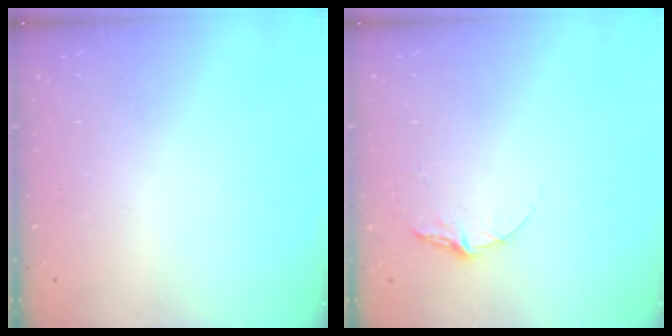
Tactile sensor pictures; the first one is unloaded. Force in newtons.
{"total": 5.8, "press": 5.8, "slide": 0.5}